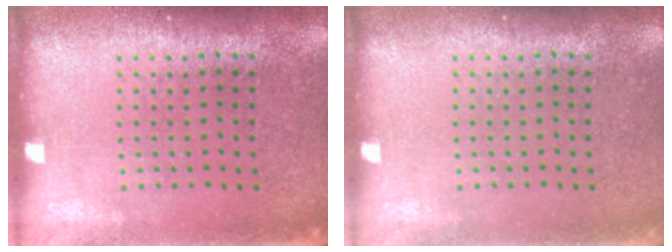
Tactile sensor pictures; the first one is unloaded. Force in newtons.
{"total": 0.0}